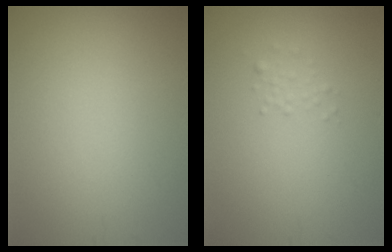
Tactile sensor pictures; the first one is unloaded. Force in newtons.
{"total": 0.8, "press": 0.8, "slide": 0.0}